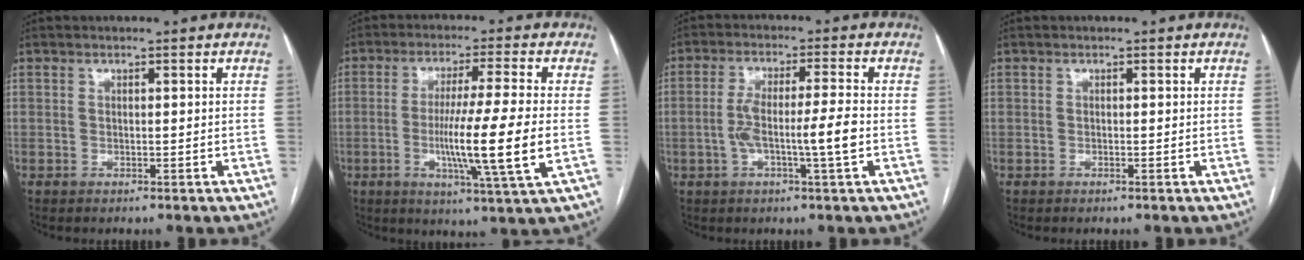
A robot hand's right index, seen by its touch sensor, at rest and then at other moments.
{"total": 12.7, "force": [-2.0, -1.1, 12.5], "torque": [-0.222, -0.023, -0.040]}
{"total": 7.7, "force": [-1.6, 0.0, 7.5], "torque": [-0.146, 0.007, -0.030]}
{"total": 0.0}